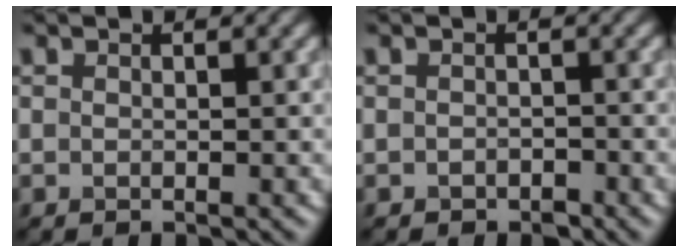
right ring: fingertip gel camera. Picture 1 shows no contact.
{"total": 0.8, "force": [-0.5, 0.5, -0.2], "torque": [0.007, -0.002, -0.007]}